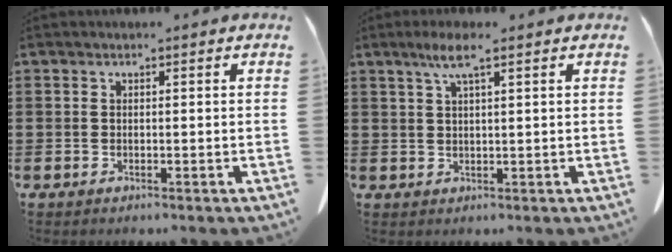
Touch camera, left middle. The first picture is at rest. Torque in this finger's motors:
{"motor_torque": [0.79, -0.19, 0.13, 0.09]}